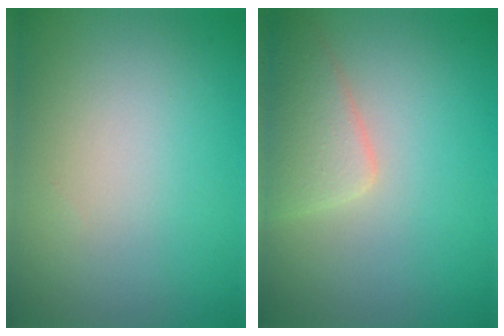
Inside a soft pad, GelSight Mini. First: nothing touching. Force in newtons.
{"total": 2.5, "press": 2.5, "slide": 0.2}